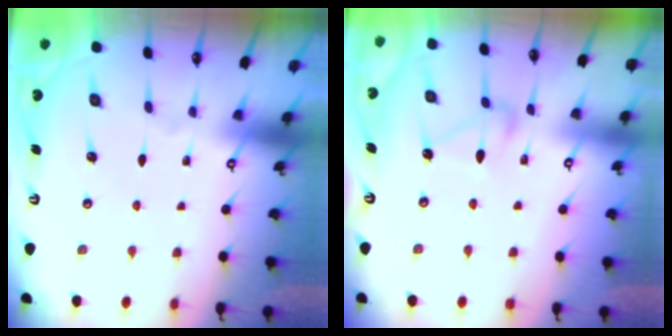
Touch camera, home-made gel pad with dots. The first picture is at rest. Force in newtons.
{"total": 5.7, "press": 5.7, "slide": 0.2}